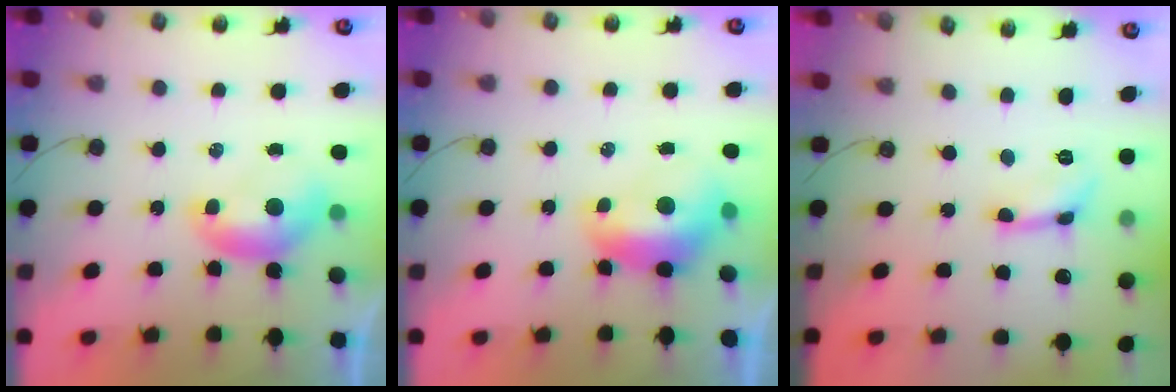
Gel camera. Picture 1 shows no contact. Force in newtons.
{"total": 1.9, "press": 1.8, "slide": 0.6}
{"total": 2.0, "press": 2.0, "slide": 0.3}